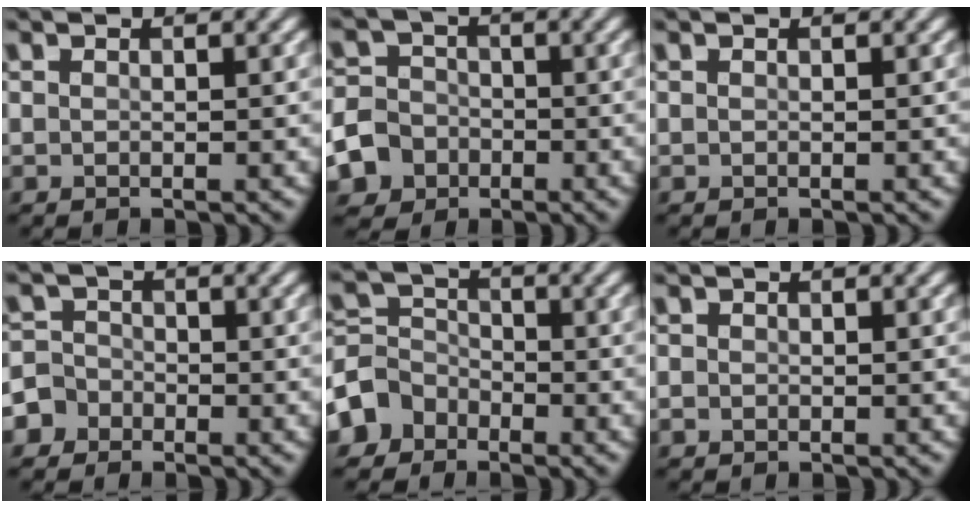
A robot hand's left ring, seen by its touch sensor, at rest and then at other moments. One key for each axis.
{"total": 6.3, "fx": -3.1, "fy": 5.3, "fz": 1.4, "tx": -0.014, "ty": -0.013, "tz": -0.076}
{"total": 0.0}
{"total": 3.5, "fx": -1.9, "fy": 2.9, "fz": 0.4, "tx": 0.015, "ty": 0.001, "tz": -0.045}
{"total": 4.1, "fx": -2.4, "fy": 3.2, "fz": 0.7, "tx": -0.010, "ty": 0.012, "tz": -0.061}
{"total": 0.6, "fx": -0.2, "fy": 0.5, "fz": 0.2, "tx": -0.001, "ty": -0.004, "tz": -0.005}